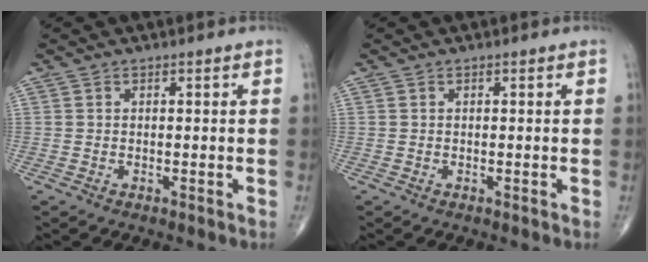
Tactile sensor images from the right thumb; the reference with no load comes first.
{"total": 0.0}